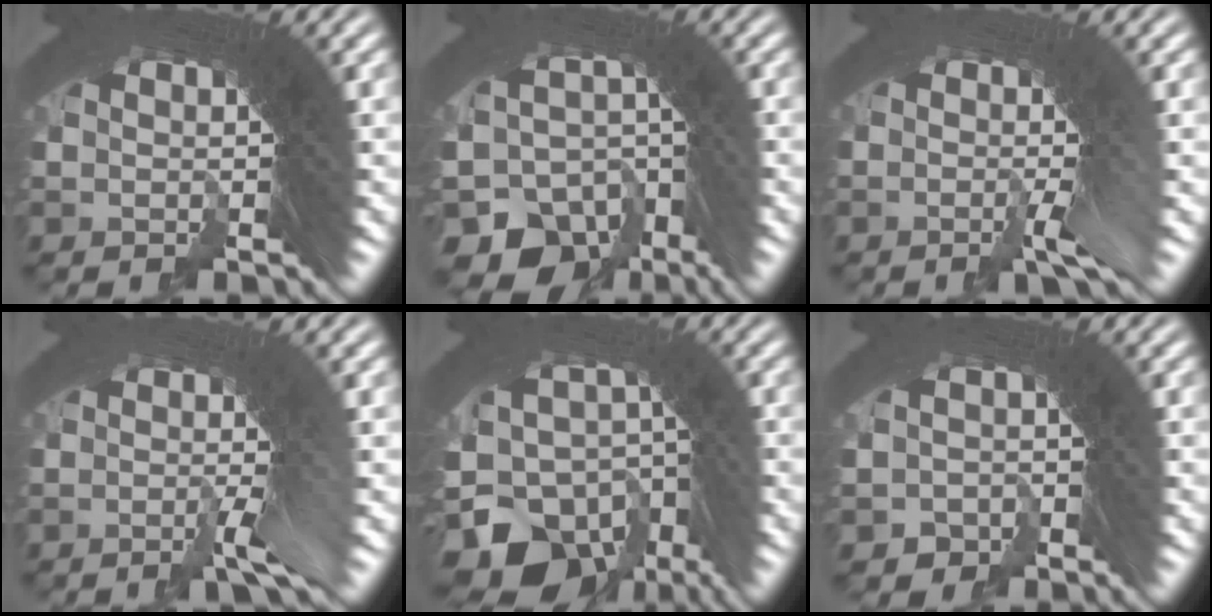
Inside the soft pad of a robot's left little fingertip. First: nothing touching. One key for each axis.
{"total": 12.8, "fx": -4.7, "fy": 9.0, "fz": 7.8, "tx": -0.177, "ty": -0.057, "tz": -0.059}
{"total": 2.8, "fx": -1.1, "fy": -0.4, "fz": 2.5, "tx": -0.026, "ty": 0.014, "tz": -0.028}
{"total": 3.1, "fx": -1.4, "fy": -0.5, "fz": 2.7, "tx": -0.029, "ty": 0.012, "tz": -0.031}
{"total": 13.9, "fx": -5.3, "fy": 9.2, "fz": 9.0, "tx": -0.219, "ty": -0.075, "tz": -0.051}
{"total": 3.9, "fx": -3.2, "fy": 2.1, "fz": -0.6, "tx": 0.008, "ty": -0.011, "tz": -0.056}